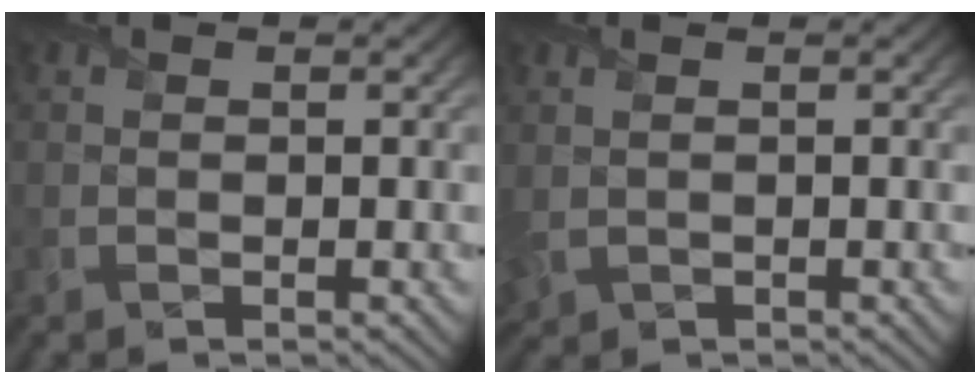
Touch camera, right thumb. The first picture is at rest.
{"total": 2.0, "force": [0.3, 1.3, 1.5], "torque": [-0.051, -0.001, 0.012]}